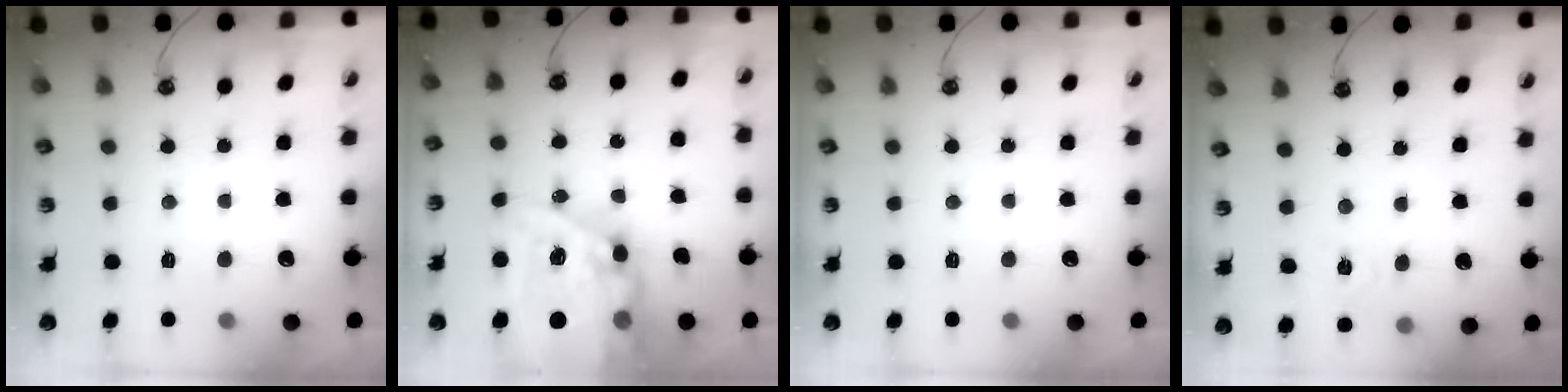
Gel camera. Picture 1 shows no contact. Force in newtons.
{"total": 26.7, "press": 26.6, "slide": 2.6}
{"total": 0.0}
{"total": 4.1, "press": 4.1, "slide": 0.3}